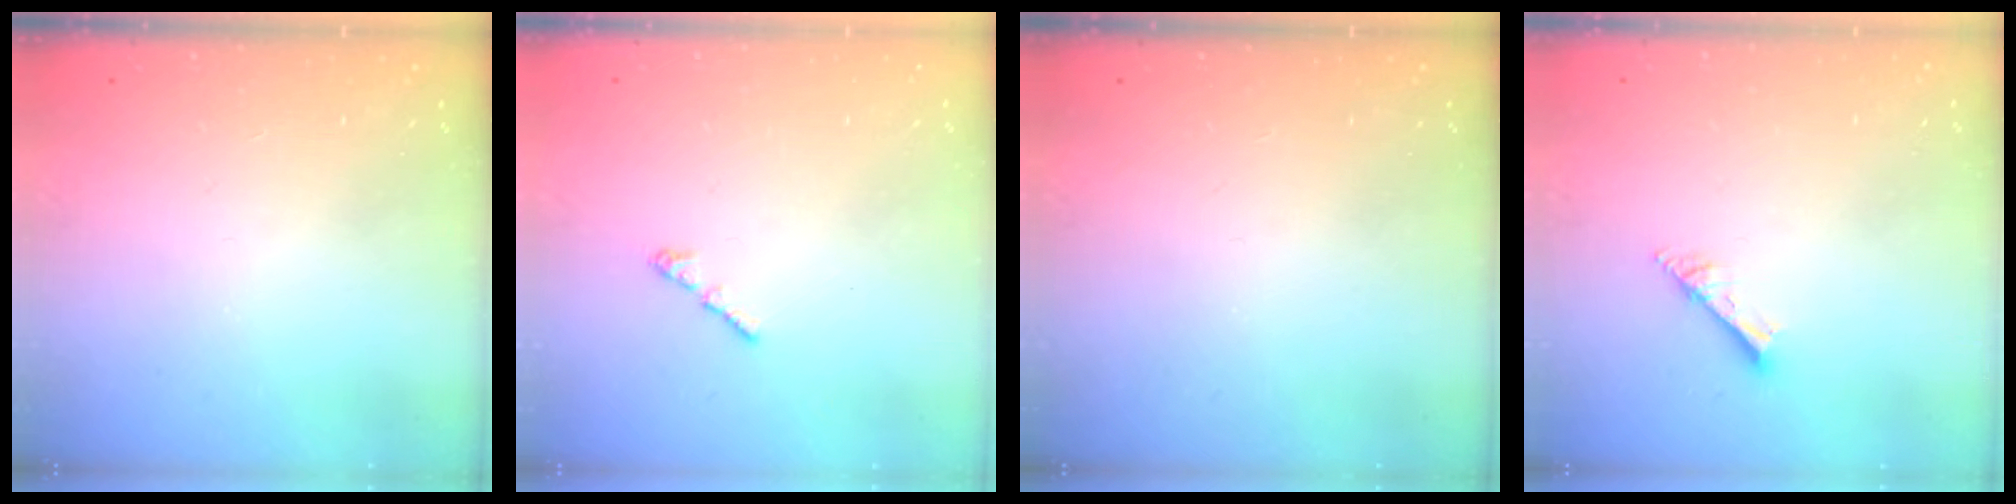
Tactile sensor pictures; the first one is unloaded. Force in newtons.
{"total": 1.2, "press": 1.1, "slide": 0.5}
{"total": 0.0}
{"total": 2.5, "press": 2.5, "slide": 0.2}